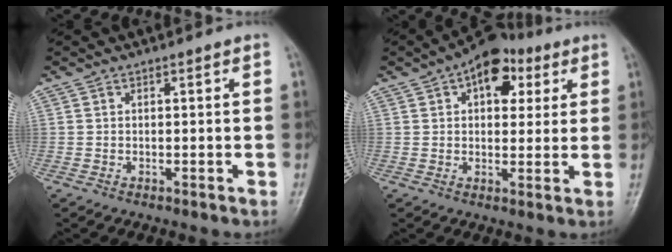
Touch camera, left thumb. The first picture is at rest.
{"total": 10.5, "force": [4.5, 6.3, 7.1], "torque": [-0.063, 0.003, 0.058]}